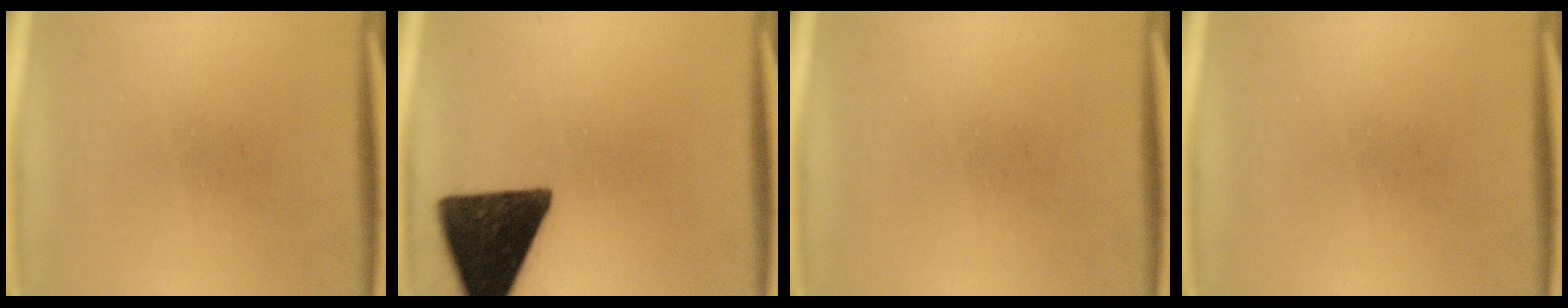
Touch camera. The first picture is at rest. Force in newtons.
{"total": 15.0}
{"total": 0.0}
{"total": 0.0}